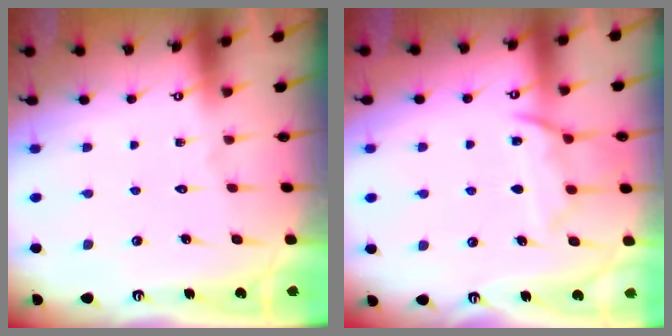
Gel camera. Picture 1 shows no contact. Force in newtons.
{"total": 11.5, "press": 11.5, "slide": 1.2}